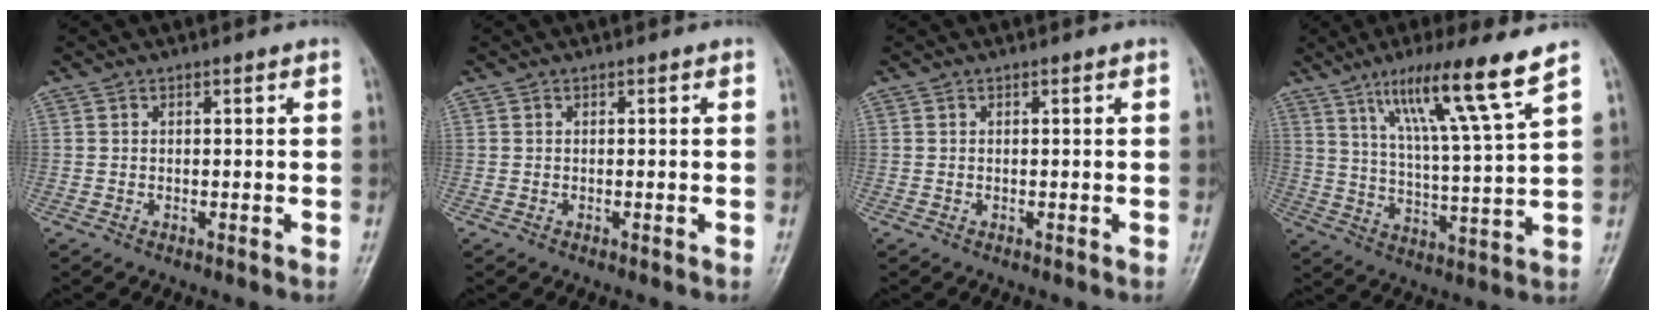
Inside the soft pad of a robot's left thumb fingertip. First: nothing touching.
{"total": 0.0}
{"total": 0.0}
{"total": 14.8, "force": [9.3, -0.1, 11.6], "torque": [-0.193, -0.045, 0.158]}